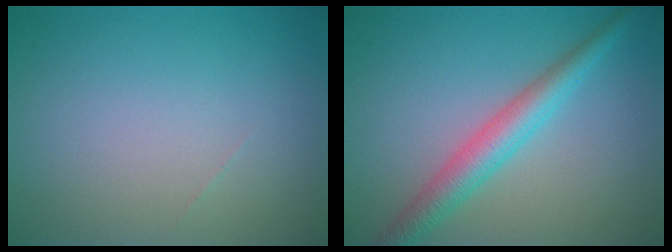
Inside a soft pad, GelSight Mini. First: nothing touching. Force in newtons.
{"total": 3.9, "press": 3.9, "slide": 0.1}